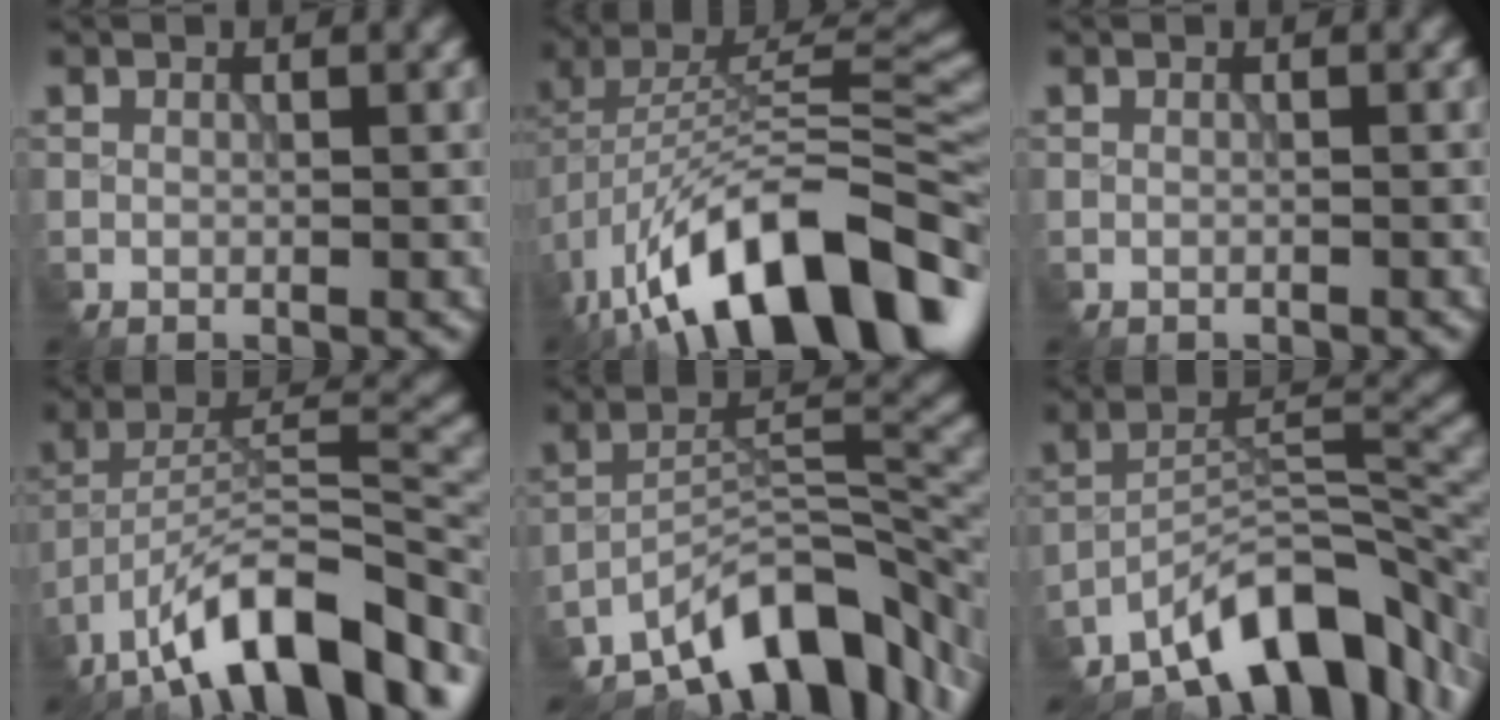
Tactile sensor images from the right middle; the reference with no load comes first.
{"total": 15.2, "force": [-8.0, 6.2, 11.3], "torque": [-0.188, 0.030, -0.145]}
{"total": 0.0}
{"total": 13.9, "force": [-9.4, 4.9, 9.0], "torque": [-0.138, 0.017, -0.162]}
{"total": 10.2, "force": [-7.3, 3.9, 6.0], "torque": [-0.084, 0.010, -0.139]}
{"total": 10.0, "force": [-7.1, 3.8, 6.0], "torque": [-0.085, 0.007, -0.135]}